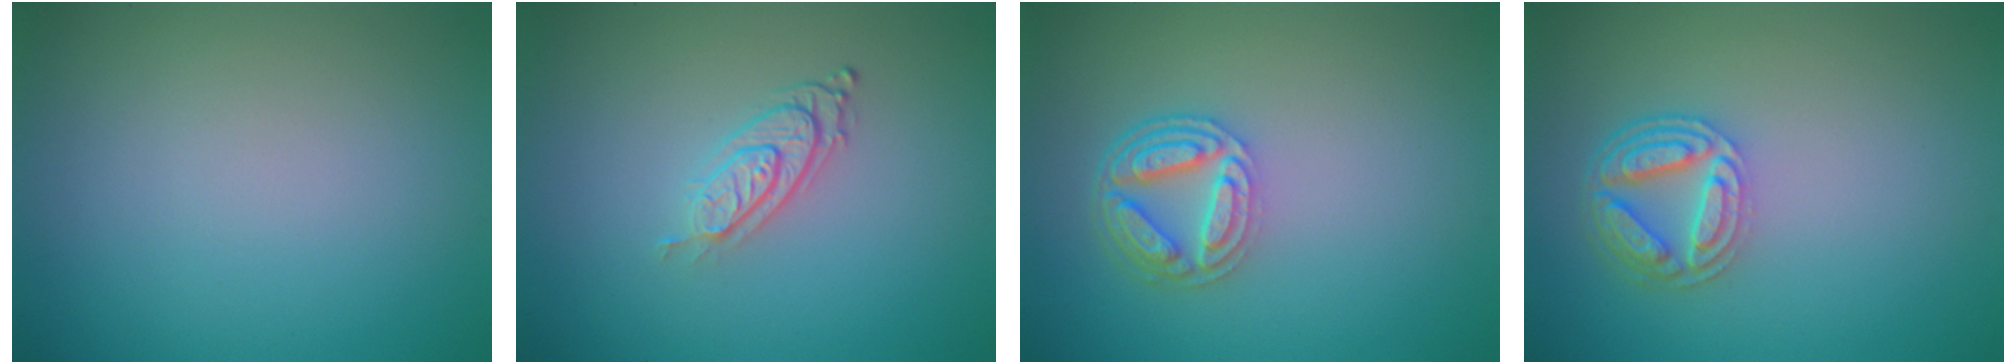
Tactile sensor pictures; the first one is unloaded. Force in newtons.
{"total": 2.9, "press": 1.9, "slide": 2.2}
{"total": 4.5, "press": 3.5, "slide": 2.8}
{"total": 4.3, "press": 3.4, "slide": 2.7}